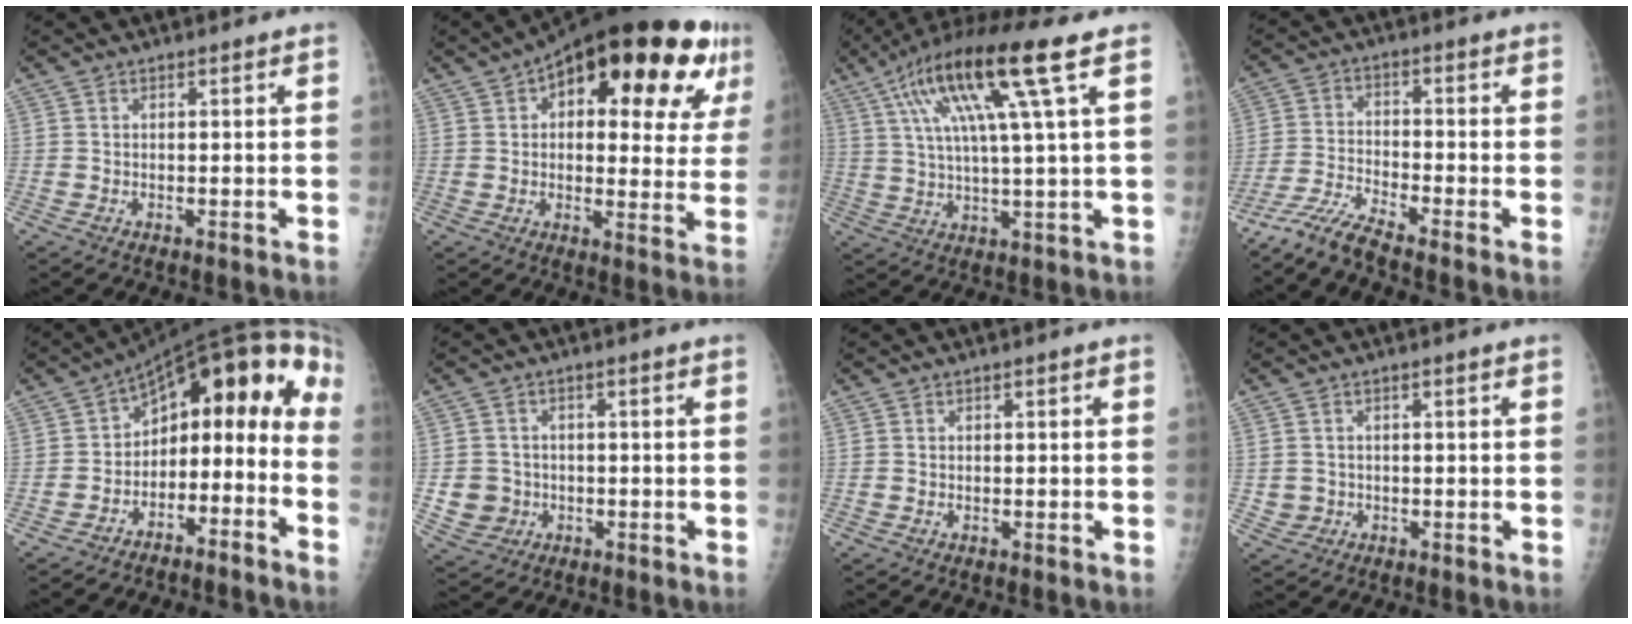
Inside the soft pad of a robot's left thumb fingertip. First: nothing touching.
{"total": 24.7, "force": [10.9, 10.4, 19.5], "torque": [-0.244, 0.011, 0.147]}
{"total": 16.8, "force": [6.9, 1.0, 15.3], "torque": [-0.290, 0.005, 0.118]}
{"total": 6.2, "force": [-5.8, -0.5, 2.2], "torque": [-0.058, 0.016, -0.122]}
{"total": 18.3, "force": [-6.9, 10.8, 13.1], "torque": [-0.167, 0.117, -0.112]}
{"total": 5.6, "force": [-1.3, 5.3, 1.3], "torque": [-0.008, 0.006, -0.016]}
{"total": 0.0}
{"total": 2.4, "force": [-0.6, 2.3, 0.2], "torque": [0.004, 0.005, -0.006]}